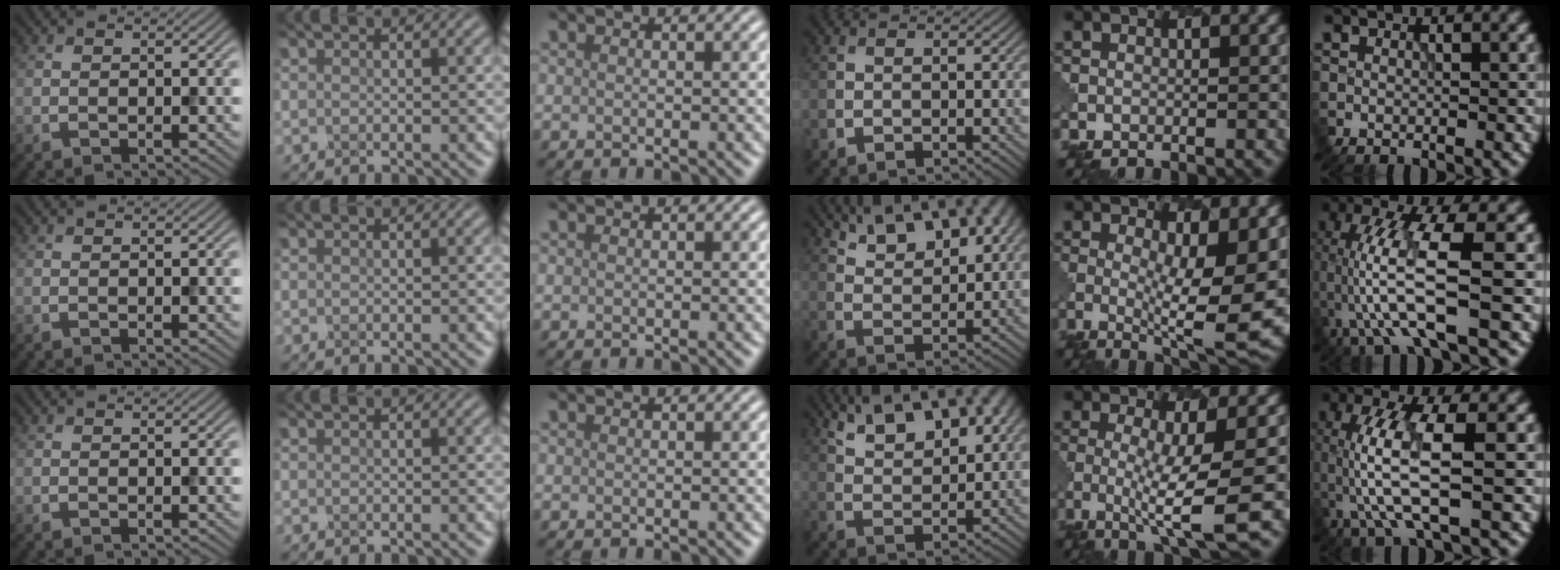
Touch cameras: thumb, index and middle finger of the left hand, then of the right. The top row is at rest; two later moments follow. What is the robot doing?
{"motion": "dispense", "object": "oil cruet"}